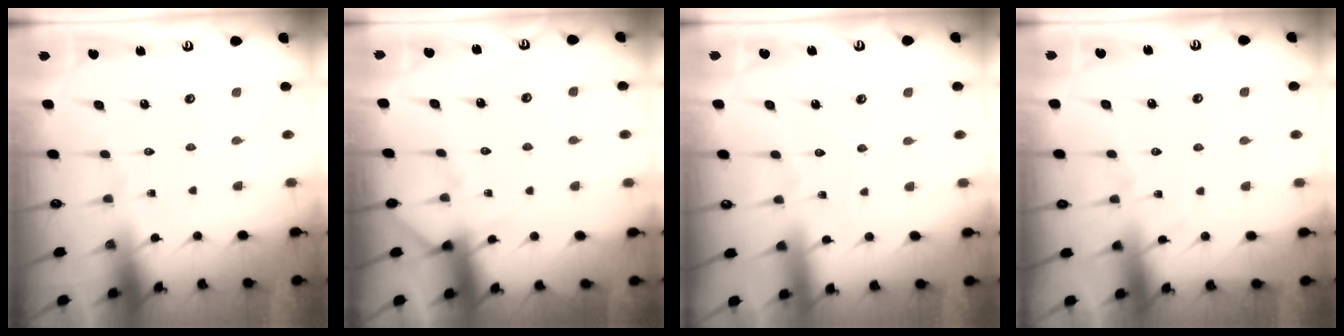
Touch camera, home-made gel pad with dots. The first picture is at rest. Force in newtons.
{"total": 4.8, "press": 4.7, "slide": 0.6}
{"total": 3.0, "press": 3.0, "slide": 0.3}
{"total": 6.0, "press": 6.0, "slide": 0.8}